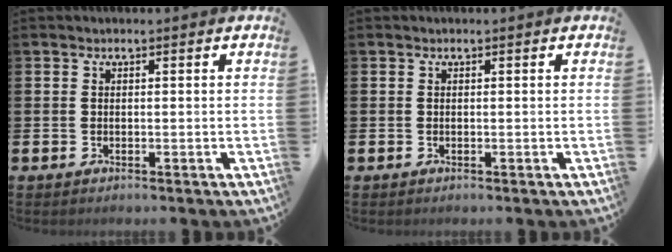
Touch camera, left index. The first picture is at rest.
{"total": 0.0}